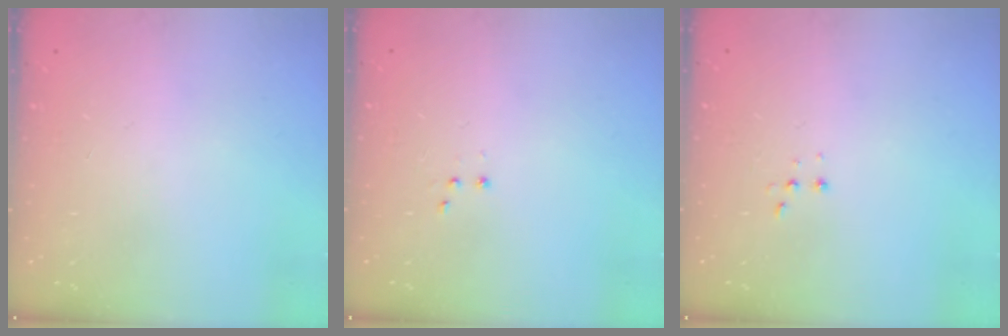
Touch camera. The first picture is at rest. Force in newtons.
{"total": 3.0, "press": 2.9, "slide": 0.7}
{"total": 2.7, "press": 2.7, "slide": 0.5}